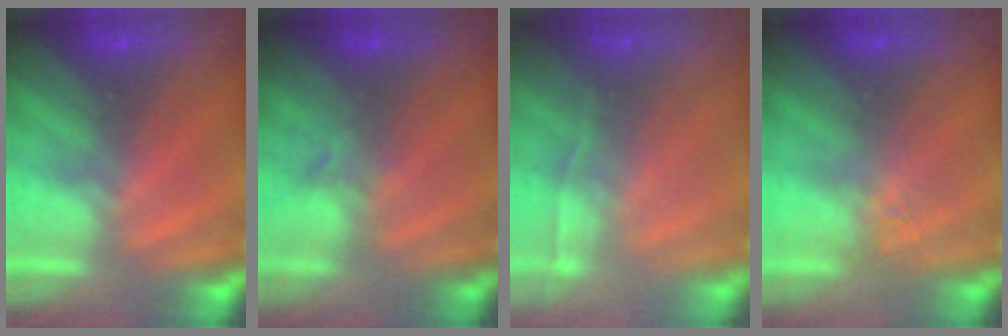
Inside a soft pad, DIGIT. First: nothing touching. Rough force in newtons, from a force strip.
{"total": 1.7}
{"total": 2.0}
{"total": 1.9}